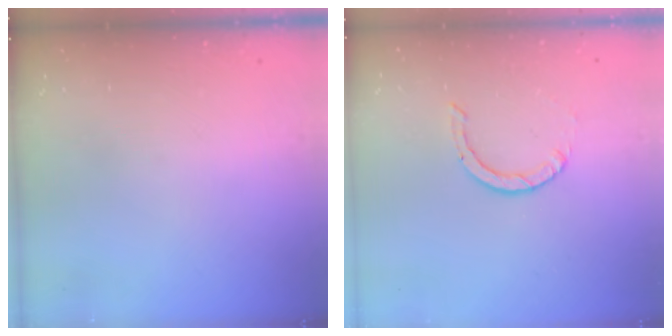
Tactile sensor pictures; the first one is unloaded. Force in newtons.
{"total": 0.9, "press": 0.9, "slide": 0.1}